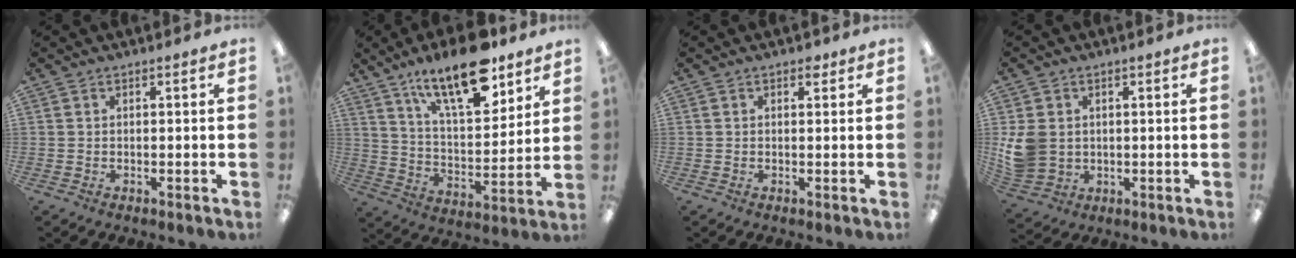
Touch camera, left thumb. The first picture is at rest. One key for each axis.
{"total": 18.2, "fx": 12.7, "fy": 6.5, "fz": 11.3, "tx": -0.179, "ty": -0.070, "tz": 0.210}
{"total": 1.2, "fx": 0.8, "fy": 0.6, "fz": 0.6, "tx": 0.004, "ty": -0.004, "tz": 0.010}
{"total": 8.0, "fx": 1.1, "fy": 6.8, "fz": 4.0, "tx": -0.099, "ty": 0.010, "tz": 0.026}